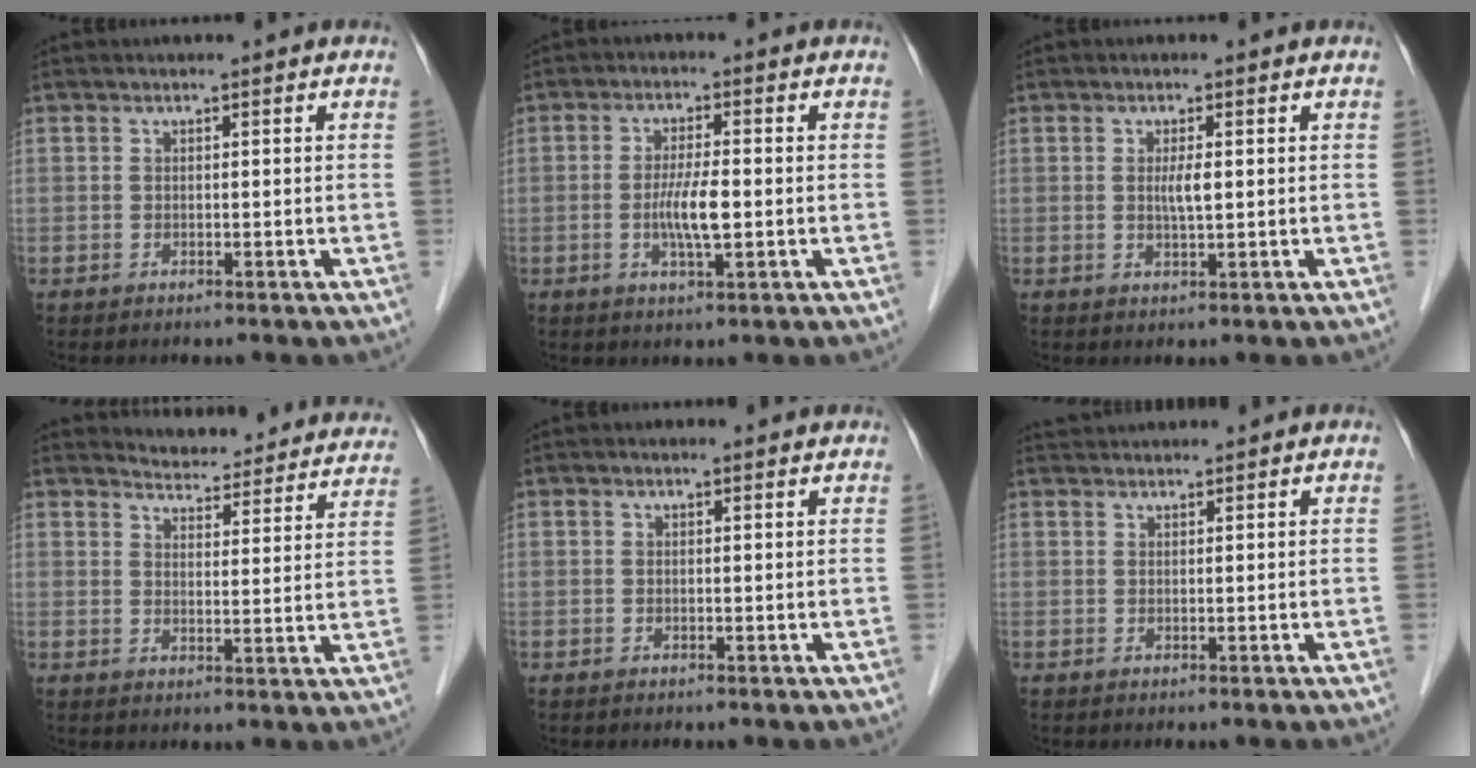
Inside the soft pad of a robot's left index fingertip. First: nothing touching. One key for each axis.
{"total": 5.1, "fx": -0.8, "fy": 0.6, "fz": 5.0, "tx": -0.100, "ty": -0.007, "tz": -0.014}
{"total": 2.3, "fx": 0.3, "fy": 0.2, "fz": 2.2, "tx": -0.044, "ty": -0.002, "tz": 0.005}
{"total": 17.5, "fx": 17.0, "fy": 3.2, "fz": 2.9, "tx": -0.018, "ty": -0.043, "tz": 0.186}
{"total": 1.0, "fx": 1.0, "fy": 0.1, "fz": 0.0, "tx": -0.011, "ty": -0.001, "tz": 0.011}
{"total": 3.4, "fx": 3.4, "fy": 0.2, "fz": 0.4, "tx": -0.009, "ty": 0.036, "tz": 0.059}